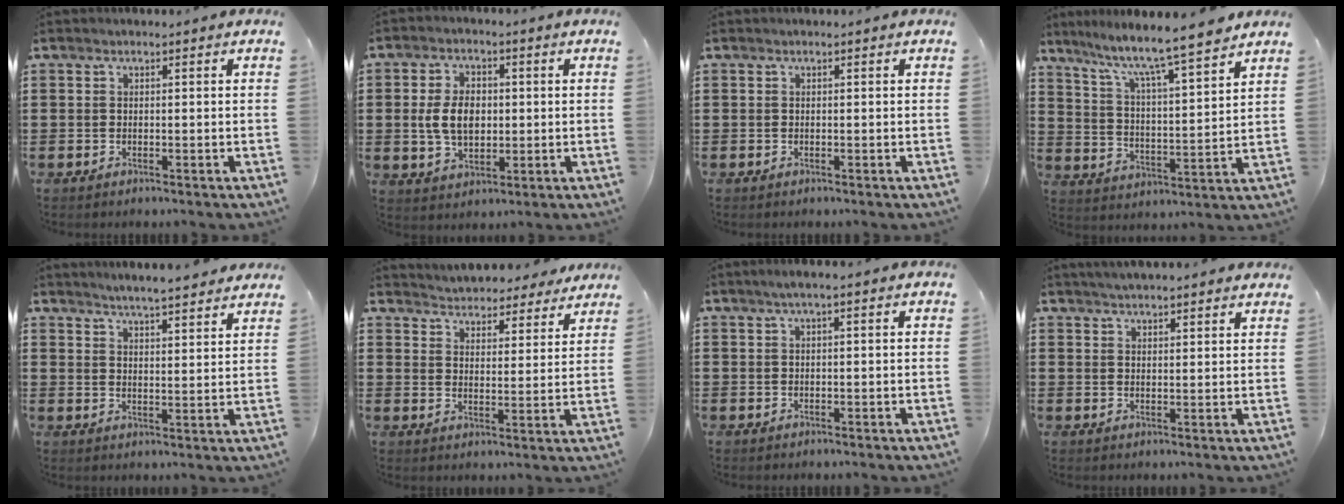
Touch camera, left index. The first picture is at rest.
{"total": 6.4, "force": [0.3, 4.2, 4.8], "torque": [-0.106, 0.008, -0.002]}
{"total": 0.0}
{"total": 7.6, "force": [6.5, 0.0, 3.8], "torque": [-0.100, -0.048, 0.105]}
{"total": 3.9, "force": [3.8, -0.6, 0.4], "torque": [-0.023, -0.020, 0.067]}
{"total": 4.6, "force": [4.6, 0.3, -0.3], "torque": [-0.018, -0.028, 0.081]}
{"total": 1.5, "force": [0.4, 0.0, 1.4], "torque": [-0.024, 0.000, 0.008]}
{"total": 2.7, "force": [2.7, -0.2, 0.4], "torque": [-0.014, -0.004, 0.050]}